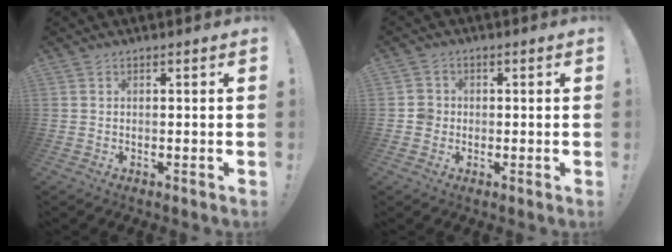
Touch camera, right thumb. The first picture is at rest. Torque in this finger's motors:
{"motor_torque": [0.03, 0.02, 0.24, -0.11, -0.03]}